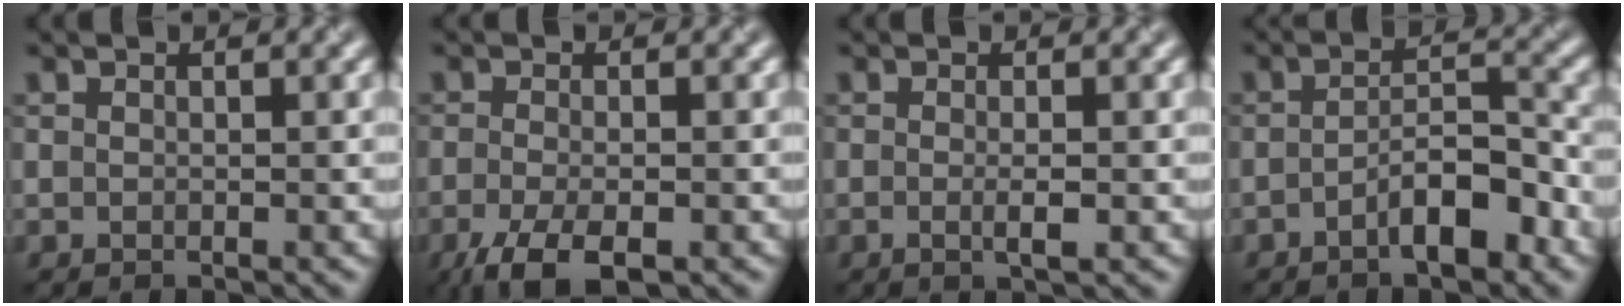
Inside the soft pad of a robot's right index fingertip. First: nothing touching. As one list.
[{"total": 5.0, "force": [-2.8, 1.8, 3.7], "torque": [-0.085, -0.007, -0.054]}, {"total": 1.5, "force": [-0.3, 0.1, 1.4], "torque": [-0.030, 0.000, -0.006]}, {"total": 4.4, "force": [-2.3, 1.3, 3.5], "torque": [-0.056, 0.015, -0.038]}]